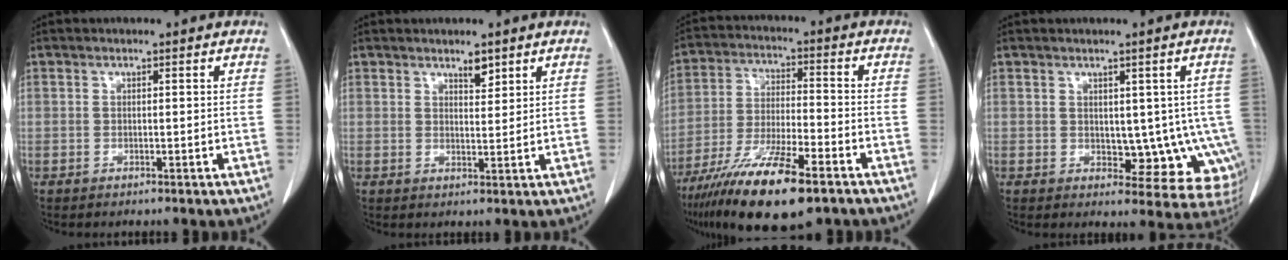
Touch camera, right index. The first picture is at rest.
{"total": 2.3, "force": [1.8, 0.7, 1.3], "torque": [-0.023, -0.004, 0.032]}
{"total": 16.5, "force": [-10.7, 2.9, 12.2], "torque": [-0.226, -0.039, -0.190]}
{"total": 9.1, "force": [-0.6, 5.6, 7.2], "torque": [-0.060, 0.005, 0.005]}